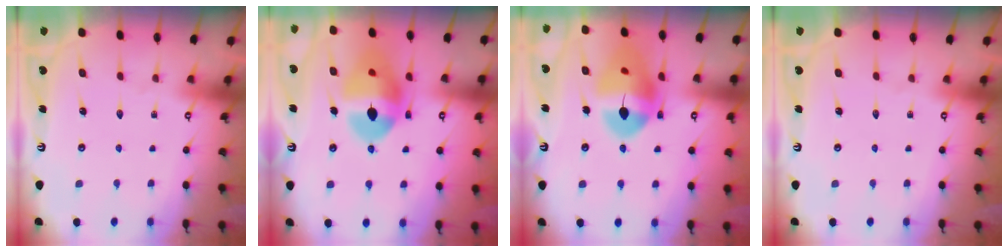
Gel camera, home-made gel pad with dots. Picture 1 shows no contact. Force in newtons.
{"total": 16.3, "press": 16.2, "slide": 2.0}
{"total": 17.0, "press": 16.9, "slide": 2.2}
{"total": 0.0}